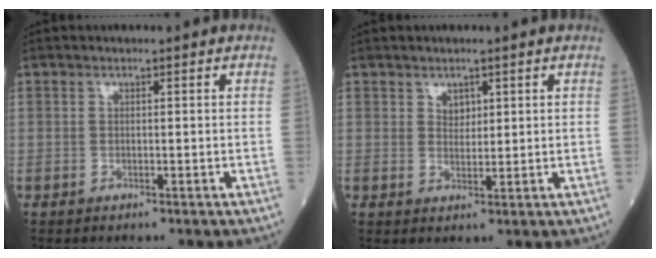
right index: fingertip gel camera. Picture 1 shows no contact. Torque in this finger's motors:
{"motor_torque": [-0.01, 0.00, 0.00, 0.00]}